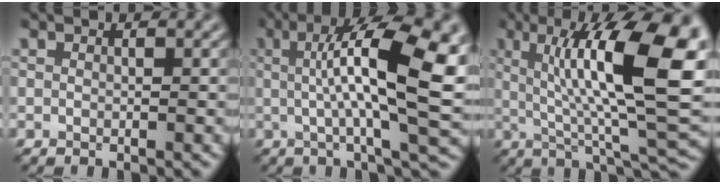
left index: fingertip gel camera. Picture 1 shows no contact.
{"total": 12.6, "force": [2.0, 3.2, 12.0], "torque": [-0.171, 0.008, 0.032]}
{"total": 14.4, "force": [3.3, 3.4, 13.6], "torque": [-0.188, 0.013, 0.047]}